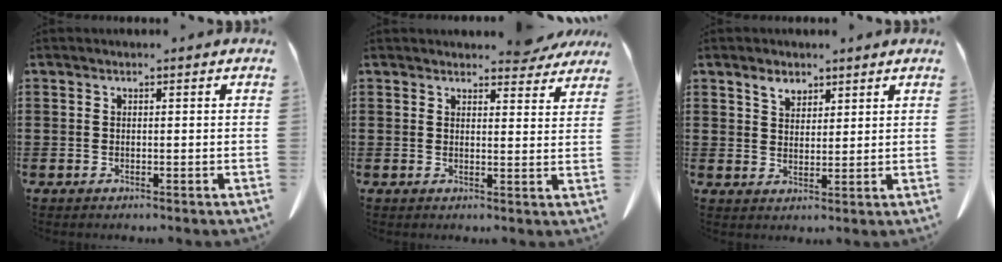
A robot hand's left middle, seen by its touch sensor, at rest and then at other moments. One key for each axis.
{"total": 4.1, "fx": 3.9, "fy": 0.7, "fz": 0.8, "tx": -0.009, "ty": -0.019, "tz": 0.071}
{"total": 3.3, "fx": 2.4, "fy": 1.9, "fz": 1.2, "tx": -0.023, "ty": 0.003, "tz": 0.043}